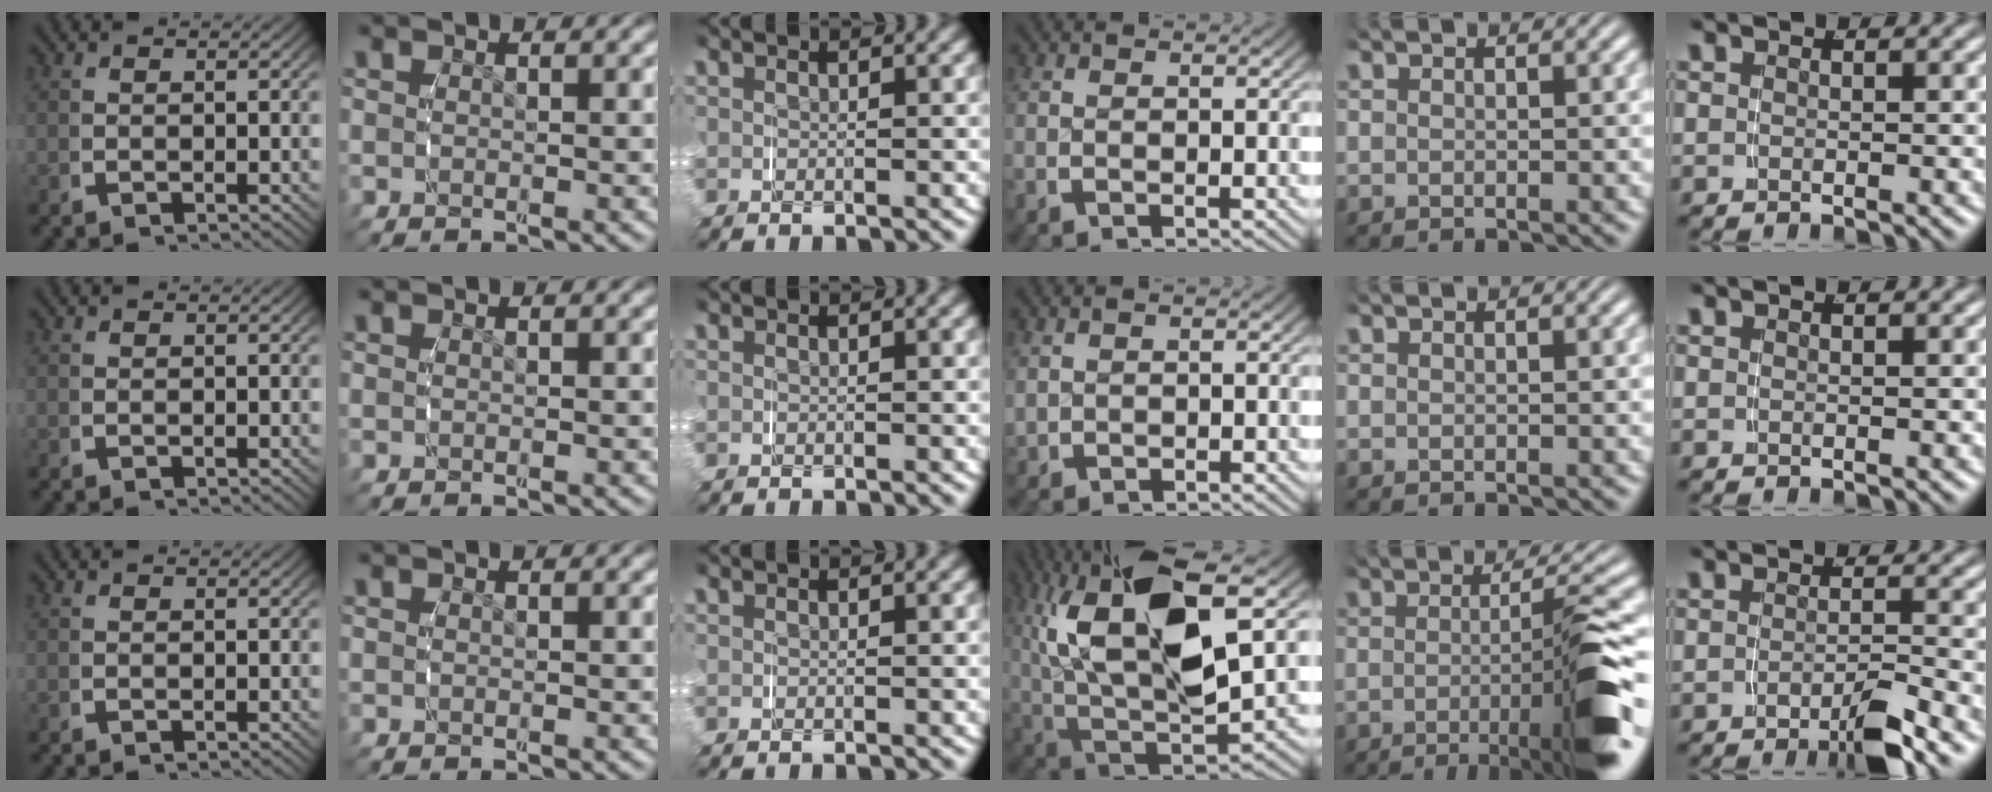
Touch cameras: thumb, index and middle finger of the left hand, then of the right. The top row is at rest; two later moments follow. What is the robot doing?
{"motion": "grasp_and_lifting", "object": "jar lid"}